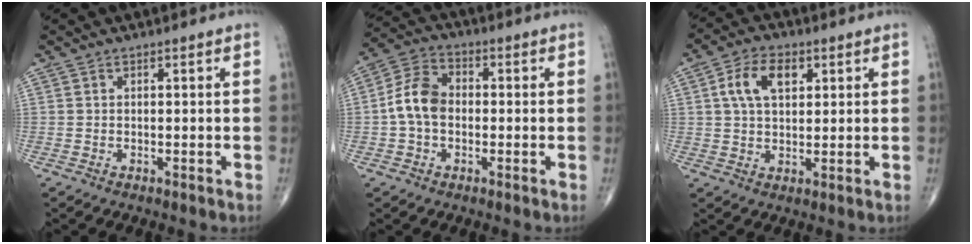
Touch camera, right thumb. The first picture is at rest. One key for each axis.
{"total": 8.3, "fx": -0.8, "fy": 5.9, "fz": 5.8, "tx": -0.105, "ty": 0.028, "tz": -0.027}
{"total": 8.3, "fx": 2.6, "fy": 4.9, "fz": 6.1, "tx": -0.101, "ty": 0.004, "tz": 0.045}